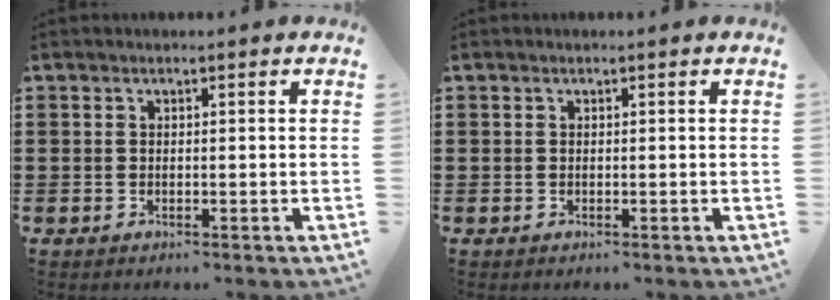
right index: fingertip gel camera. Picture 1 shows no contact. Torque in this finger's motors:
{"motor_torque": [-0.01, 0.00, 0.00, -0.01]}